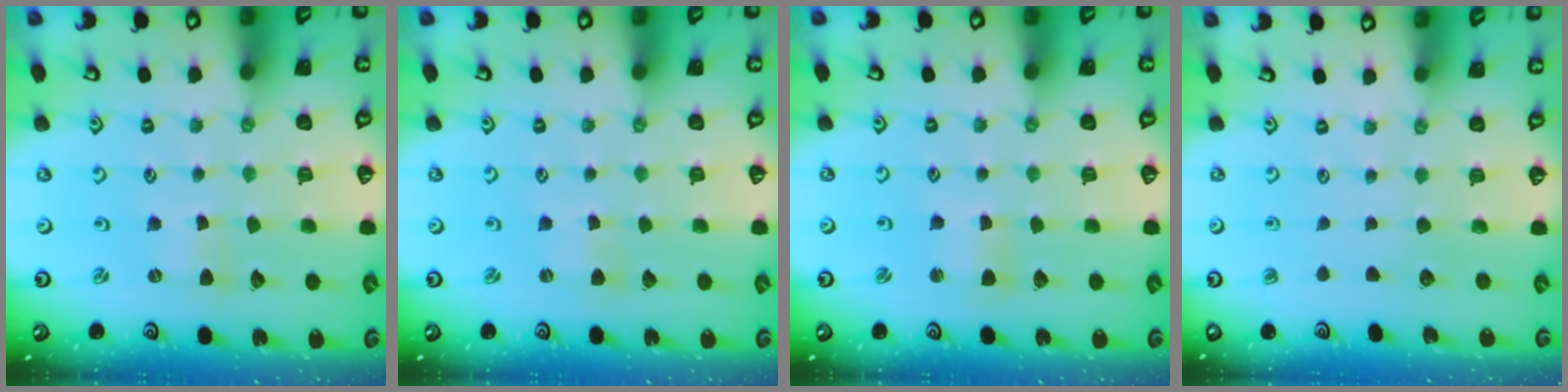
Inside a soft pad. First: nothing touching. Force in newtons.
{"total": 0.0}
{"total": 2.2, "press": 2.2, "slide": 0.3}
{"total": 0.0}